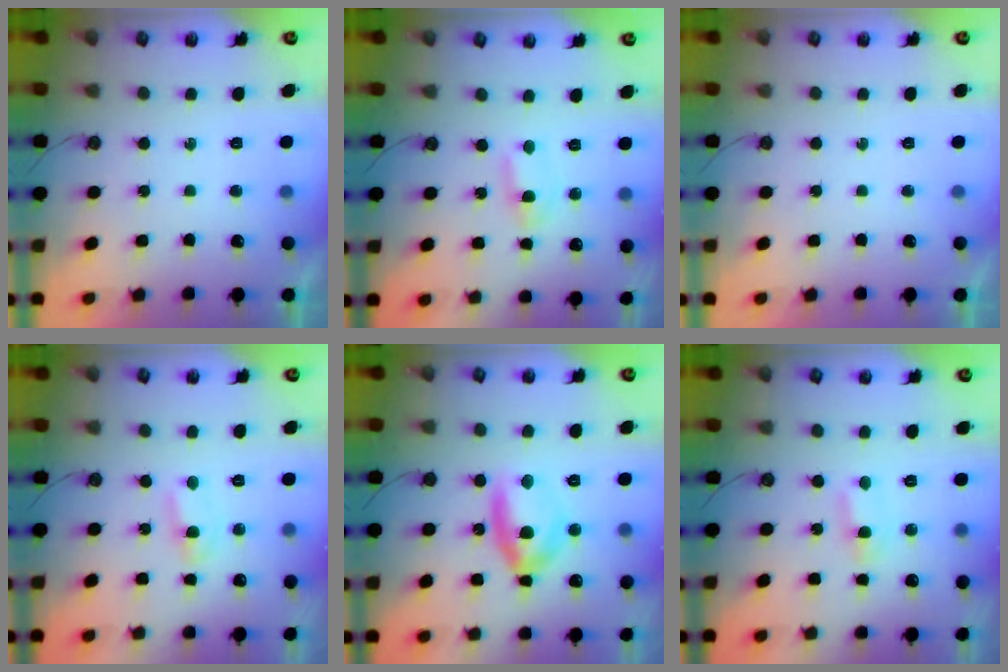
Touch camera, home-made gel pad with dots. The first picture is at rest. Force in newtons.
{"total": 1.0, "press": 0.8, "slide": 0.6}
{"total": 0.0}
{"total": 2.0, "press": 2.0, "slide": 0.3}
{"total": 12.8, "press": 12.7, "slide": 1.1}
{"total": 1.5, "press": 1.3, "slide": 0.7}